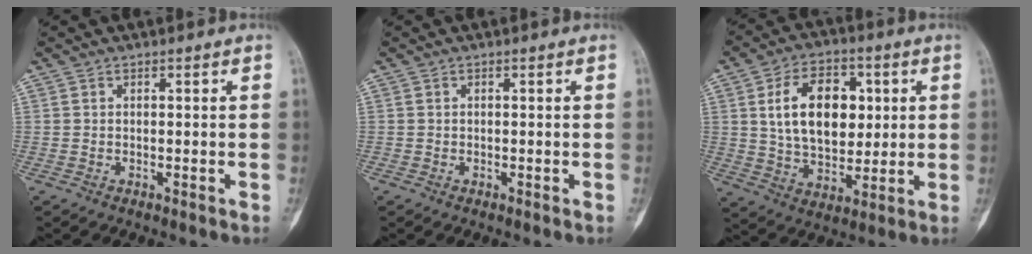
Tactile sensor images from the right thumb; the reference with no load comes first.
{"total": 0.0}
{"total": 15.7, "force": [3.3, 10.2, 11.5], "torque": [-0.155, -0.007, 0.061]}